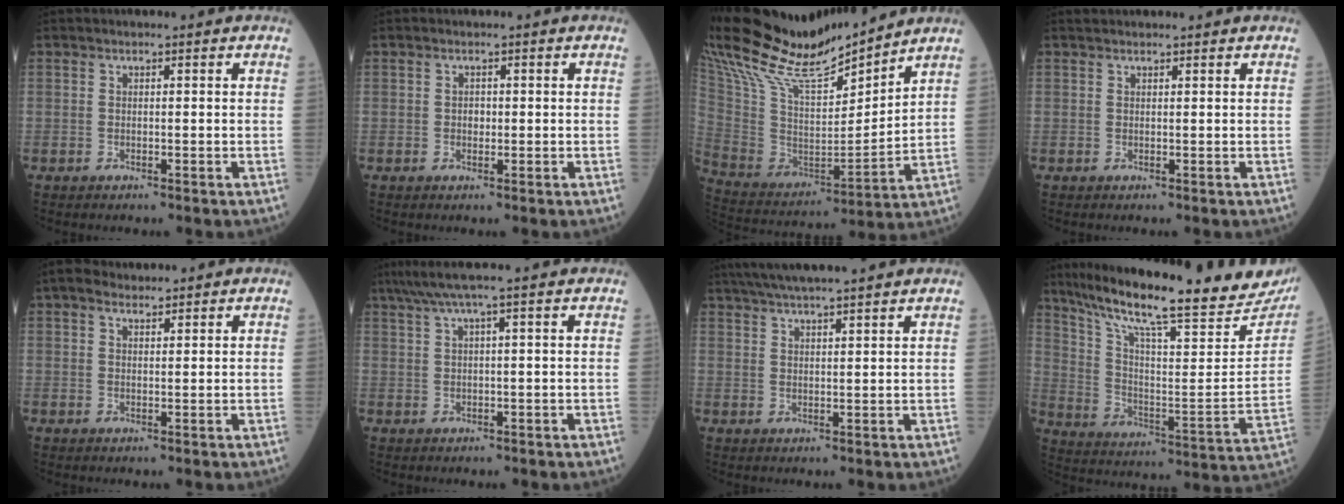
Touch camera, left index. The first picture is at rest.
{"total": 1.0, "force": [0.0, 0.8, 0.6], "torque": [-0.011, 0.001, -0.001]}
{"total": 18.6, "force": [16.9, 2.4, 7.5], "torque": [-0.164, -0.009, 0.313]}
{"total": 2.3, "force": [2.2, 0.3, 0.7], "torque": [-0.008, 0.029, 0.035]}
{"total": 2.5, "force": [2.0, 1.1, 1.0], "torque": [-0.026, 0.019, 0.034]}
{"total": 4.2, "force": [3.1, -1.4, 2.5], "torque": [-0.050, 0.023, 0.063]}
{"total": 10.7, "force": [9.3, -0.3, 5.4], "torque": [-0.090, 0.030, 0.134]}
{"total": 29.2, "force": [24.8, 4.3, 14.8], "torque": [-0.252, -0.058, 0.340]}